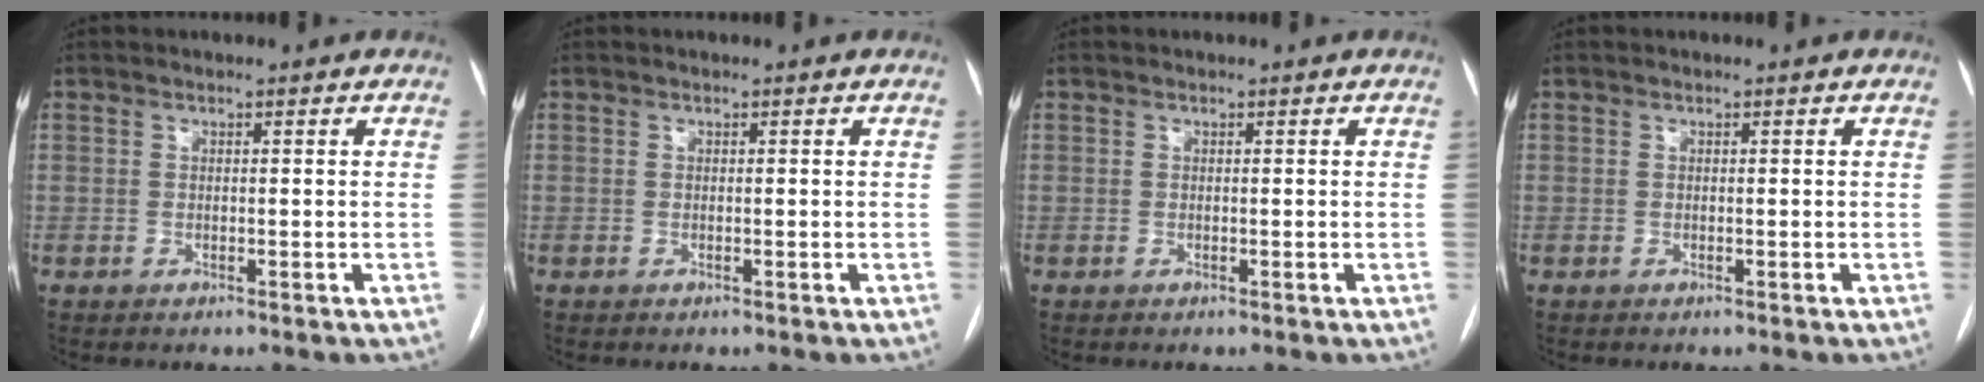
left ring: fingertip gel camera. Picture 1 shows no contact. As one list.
[{"total": 0.0}, {"total": 0.0}, {"total": 0.0}]